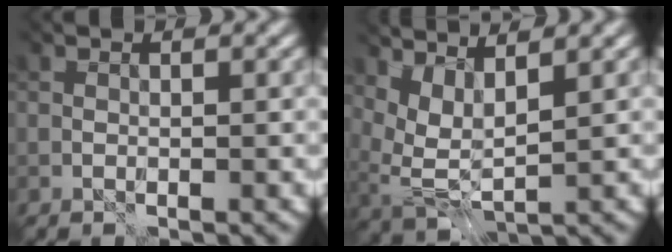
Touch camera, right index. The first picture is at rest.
{"total": 3.8, "force": [2.6, 1.2, 2.5], "torque": [-0.063, -0.005, 0.057]}